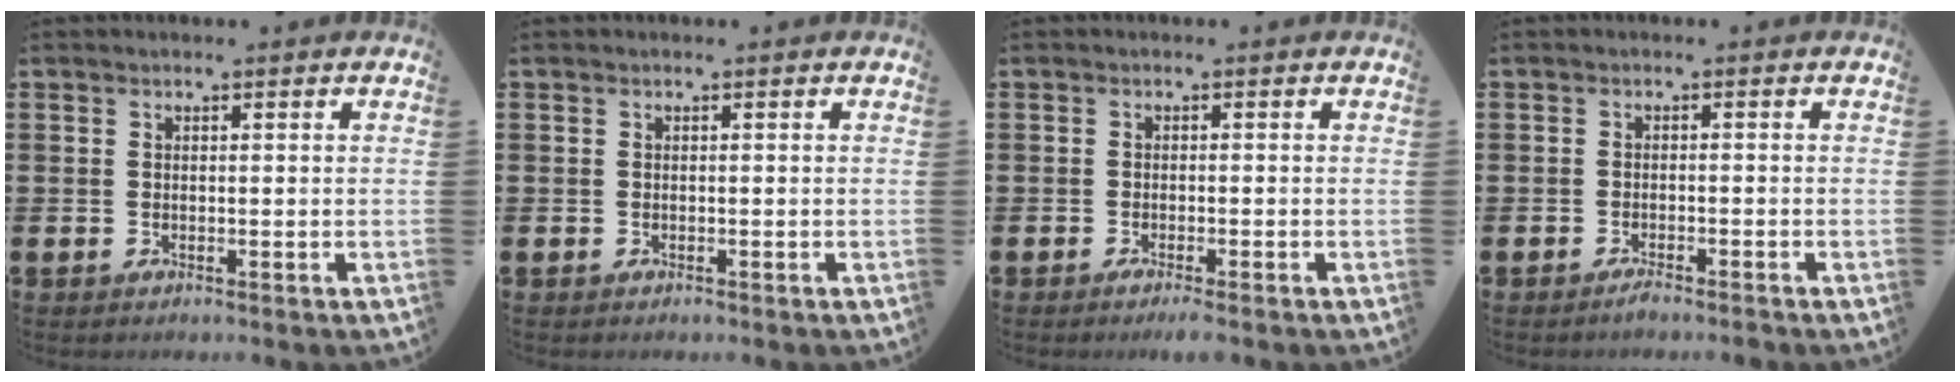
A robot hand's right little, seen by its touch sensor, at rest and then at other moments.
{"total": 0.0}
{"total": 1.2, "force": [-0.7, 0.1, 0.9], "torque": [-0.014, 0.000, -0.014]}
{"total": 1.1, "force": [-1.0, 0.0, 0.5], "torque": [-0.010, 0.000, -0.019]}